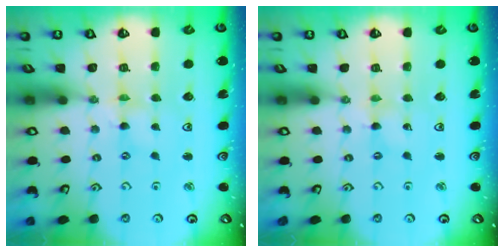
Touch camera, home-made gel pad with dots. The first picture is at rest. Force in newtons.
{"total": 0.0}